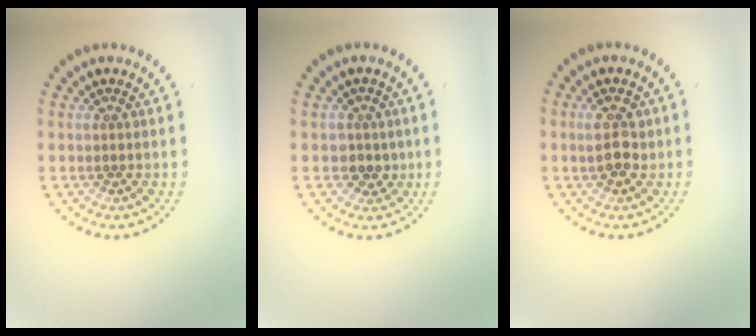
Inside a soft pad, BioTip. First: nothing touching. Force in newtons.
{"total": 2.0, "press": 1.7, "slide": 1.0}
{"total": 2.8, "press": 2.8, "slide": 0.3}